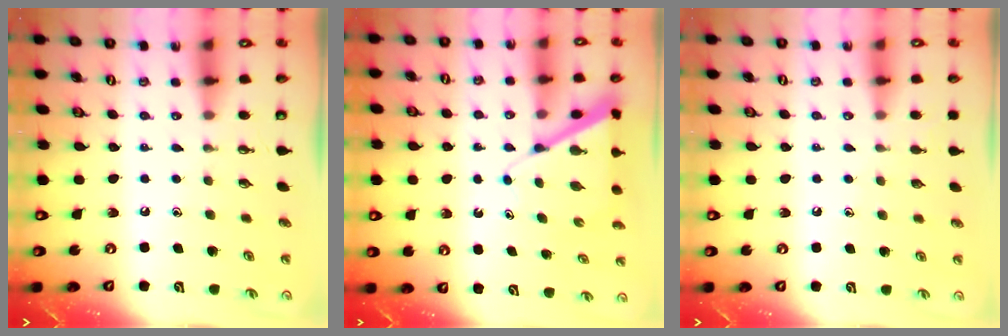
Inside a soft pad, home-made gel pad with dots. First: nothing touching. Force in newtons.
{"total": 6.9, "press": 6.9, "slide": 0.5}
{"total": 2.5, "press": 2.5, "slide": 0.3}